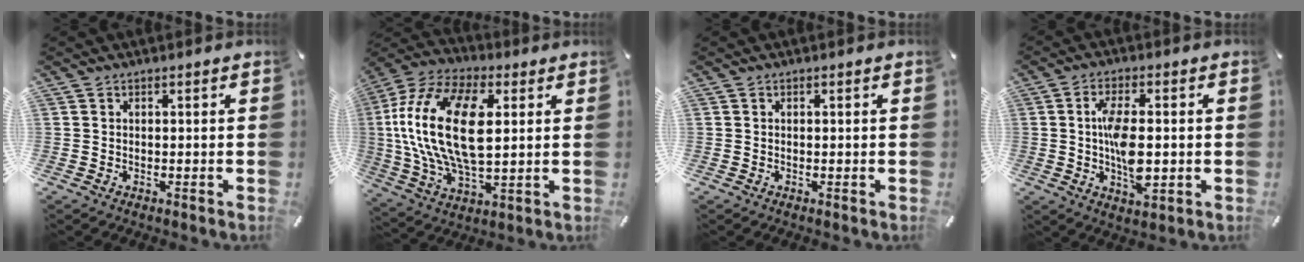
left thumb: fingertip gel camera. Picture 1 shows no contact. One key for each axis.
{"total": 21.9, "fx": 3.3, "fy": 12.2, "fz": 17.8, "tx": -0.400, "ty": 0.001, "tz": 0.051}
{"total": 0.0}
{"total": 9.3, "fx": -0.4, "fy": 4.2, "fz": 8.3, "tx": -0.163, "ty": -0.003, "tz": -0.009}